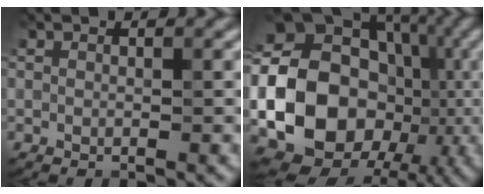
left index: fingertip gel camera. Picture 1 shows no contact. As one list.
[{"total": 24.7, "force": [-4.2, 21.7, 11.0], "torque": [-0.196, -0.021, -0.116]}]